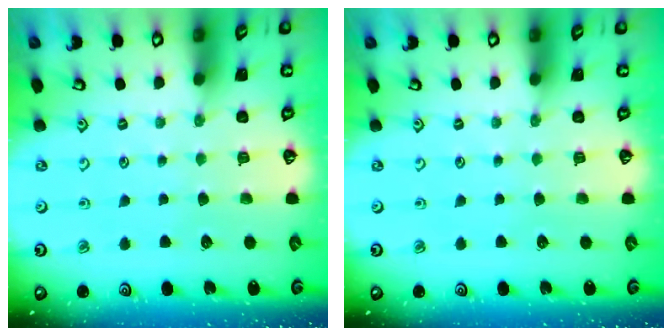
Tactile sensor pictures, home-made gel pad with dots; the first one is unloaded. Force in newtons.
{"total": 0.0}